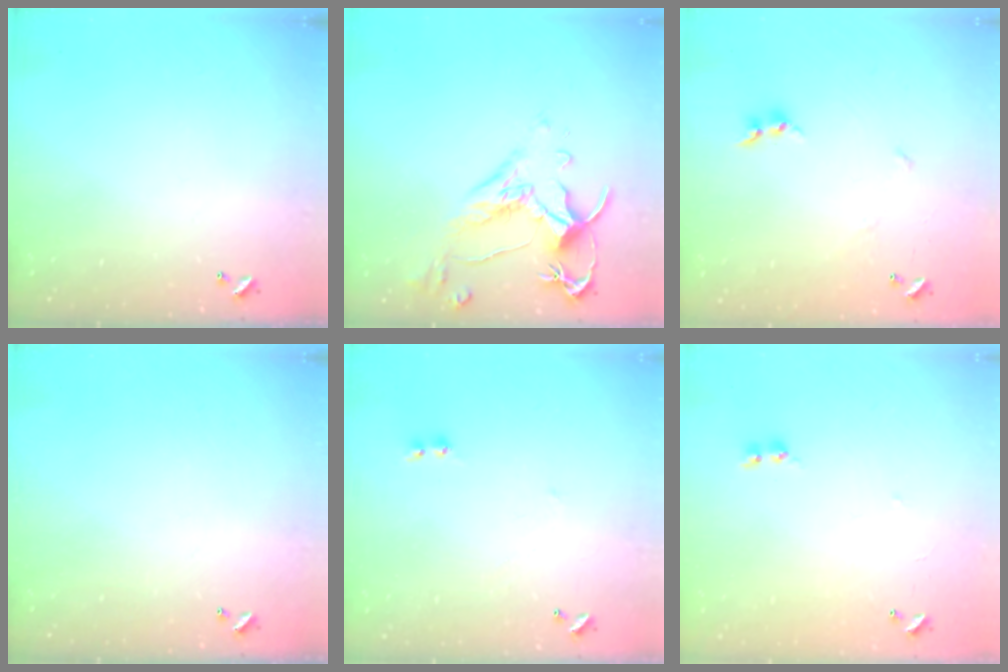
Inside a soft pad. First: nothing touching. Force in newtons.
{"total": 2.5, "press": 2.1, "slide": 1.2}
{"total": 6.1, "press": 6.0, "slide": 0.6}
{"total": 0.0}
{"total": 2.9, "press": 2.9, "slide": 0.4}
{"total": 6.4, "press": 6.3, "slide": 0.6}